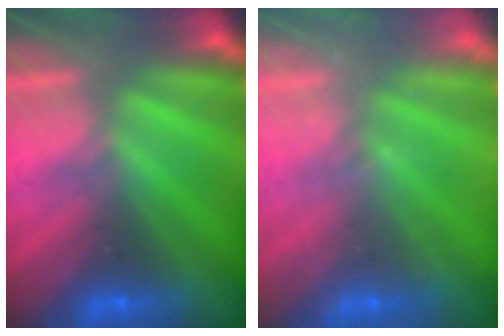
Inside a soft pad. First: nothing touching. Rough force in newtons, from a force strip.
{"total": 2.4}